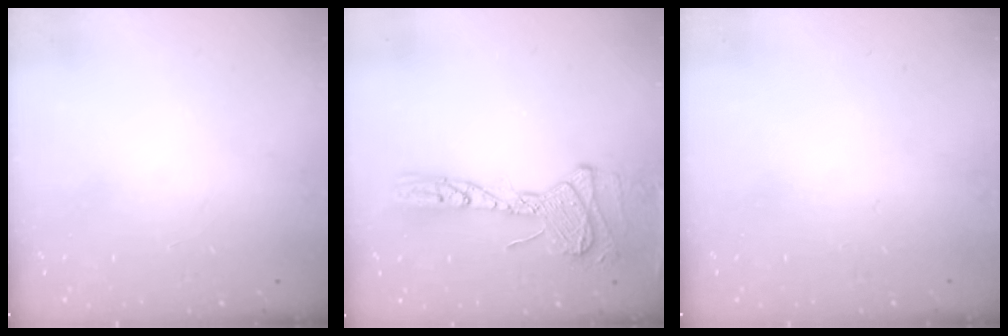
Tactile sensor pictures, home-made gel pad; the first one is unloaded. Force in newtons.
{"total": 16.8, "press": 16.1, "slide": 4.6}
{"total": 0.0}